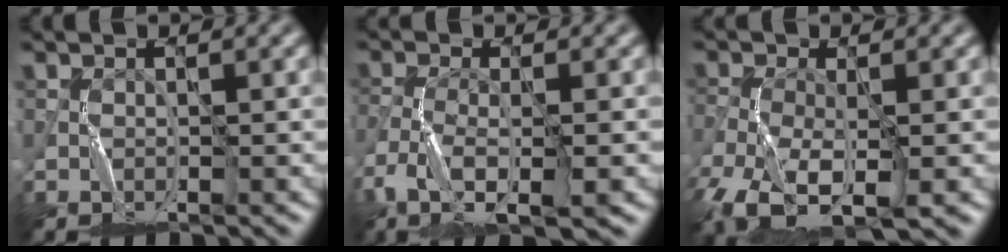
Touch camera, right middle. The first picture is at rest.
{"total": 6.2, "force": [-3.1, 2.0, 5.0], "torque": [-0.106, -0.010, -0.063]}
{"total": 9.1, "force": [-4.8, 4.0, 6.7], "torque": [-0.148, -0.026, -0.093]}